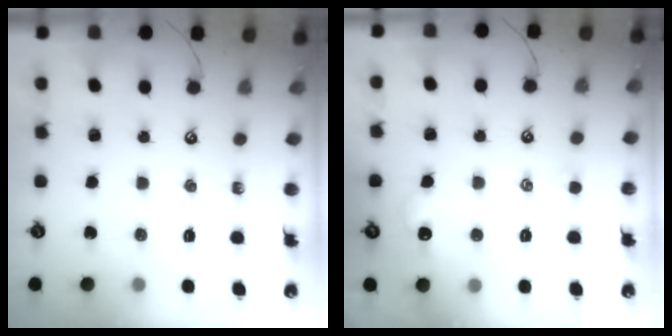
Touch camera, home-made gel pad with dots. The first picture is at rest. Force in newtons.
{"total": 1.6, "press": 1.5, "slide": 0.4}